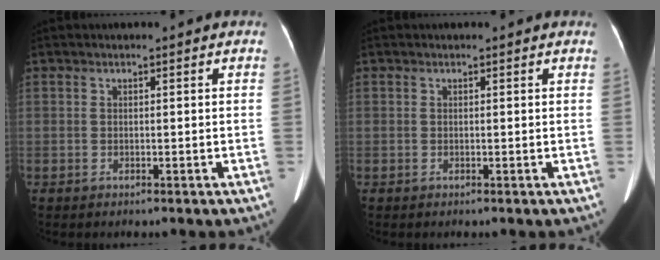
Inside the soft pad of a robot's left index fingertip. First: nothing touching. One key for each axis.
{"total": 0.0}